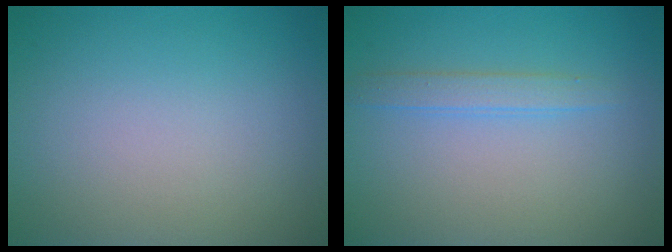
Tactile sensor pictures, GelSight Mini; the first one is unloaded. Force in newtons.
{"total": 1.7, "press": 1.7, "slide": 0.1}